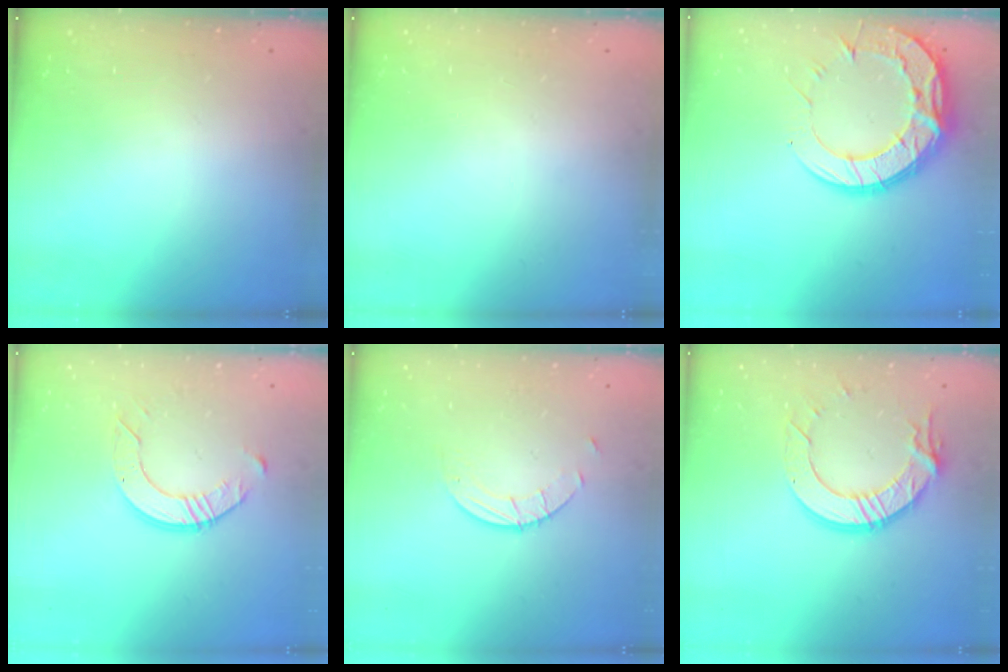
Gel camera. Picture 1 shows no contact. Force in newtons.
{"total": 0.0}
{"total": 19.5, "press": 19.4, "slide": 1.6}
{"total": 6.4, "press": 6.4, "slide": 0.6}
{"total": 2.7, "press": 2.7, "slide": 0.3}
{"total": 12.7, "press": 12.6, "slide": 1.2}